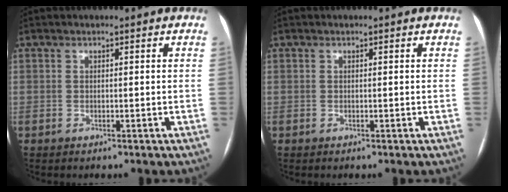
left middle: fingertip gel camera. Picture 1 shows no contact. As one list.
[{"total": 0.0}]